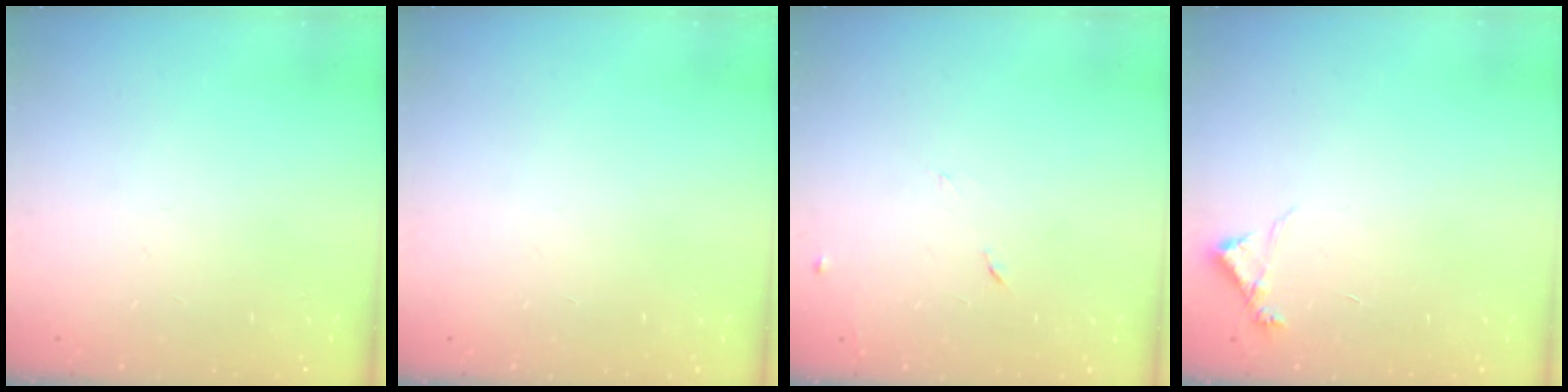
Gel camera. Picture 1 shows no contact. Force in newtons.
{"total": 0.0}
{"total": 6.7, "press": 6.7, "slide": 0.8}
{"total": 5.0, "press": 5.0, "slide": 0.5}